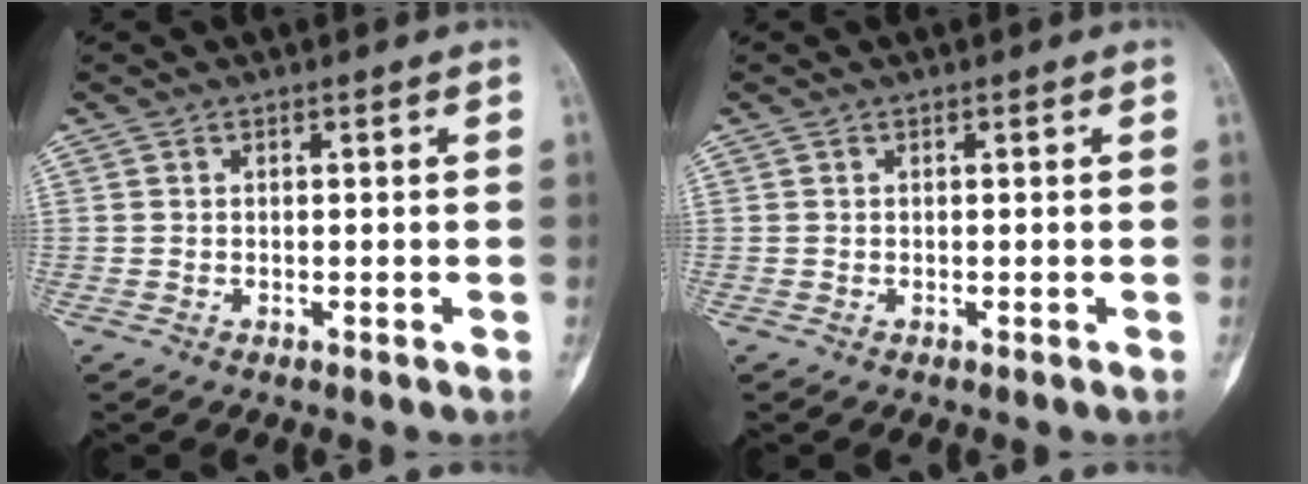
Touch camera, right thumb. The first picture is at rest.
{"total": 0.0}